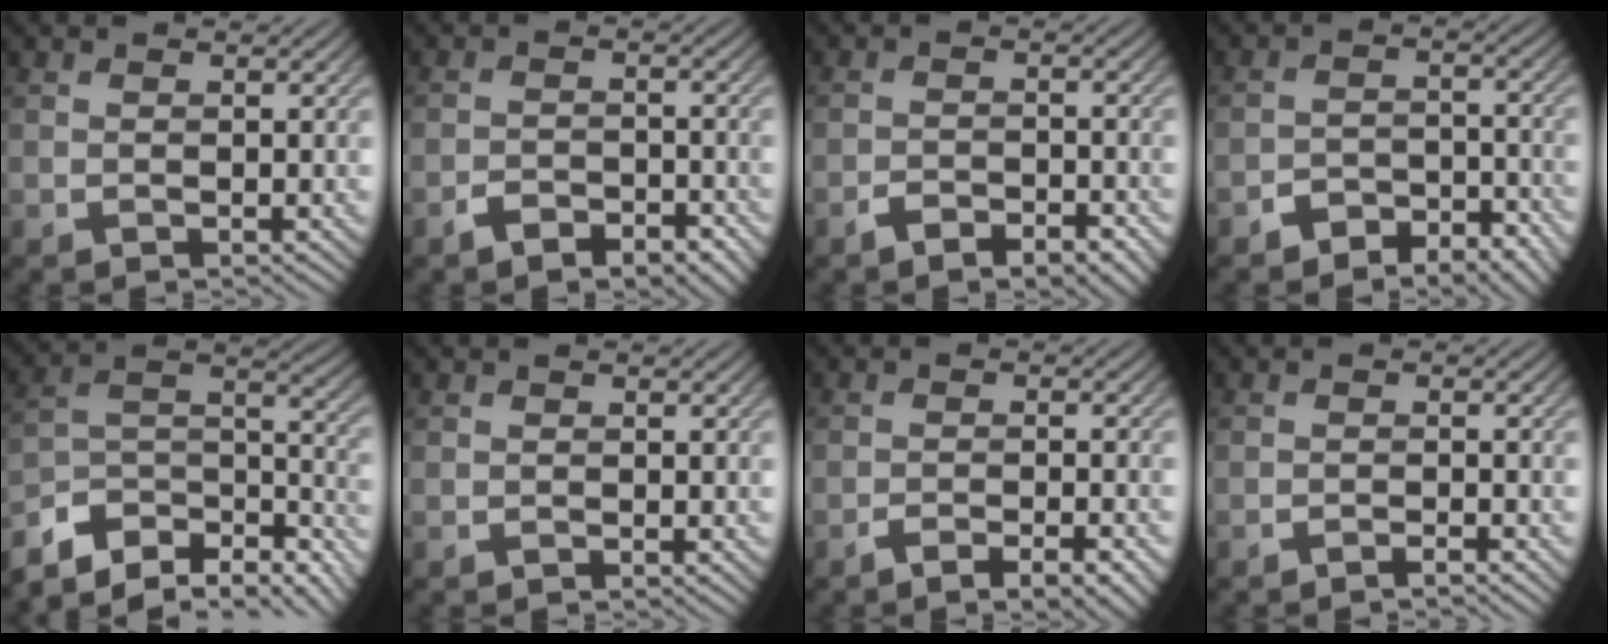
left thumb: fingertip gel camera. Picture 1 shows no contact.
{"total": 4.6, "force": [-3.1, 2.2, 2.6], "torque": [-0.041, 0.000, -0.053]}
{"total": 4.8, "force": [-3.3, 1.9, 3.0], "torque": [-0.048, 0.002, -0.054]}
{"total": 5.7, "force": [-4.2, 2.8, 2.6], "torque": [-0.037, 0.002, -0.078]}
{"total": 11.6, "force": [-7.9, 5.6, 6.4], "torque": [-0.146, -0.003, -0.133]}
{"total": 0.0}
{"total": 4.7, "force": [-3.2, 1.0, 3.3], "torque": [-0.051, 0.002, -0.053]}
{"total": 1.4, "force": [-1.2, 0.0, 0.7], "torque": [-0.009, 0.003, -0.026]}